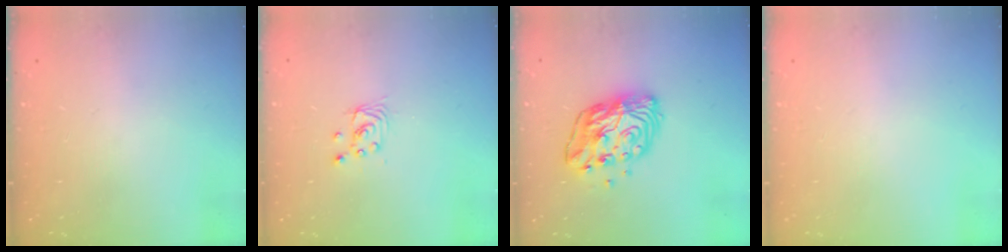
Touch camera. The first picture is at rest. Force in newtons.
{"total": 2.5, "press": 2.5, "slide": 0.1}
{"total": 11.4, "press": 11.3, "slide": 0.9}
{"total": 0.0}